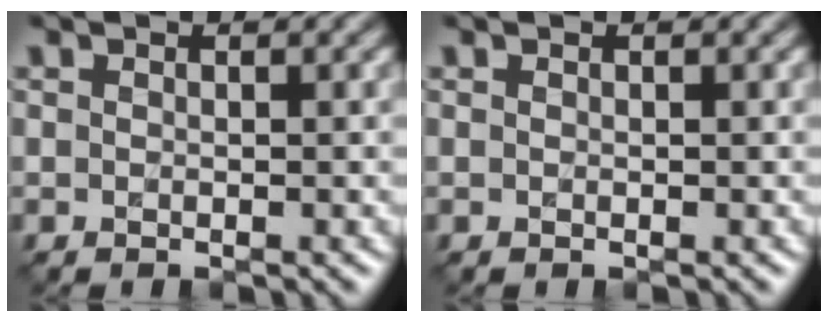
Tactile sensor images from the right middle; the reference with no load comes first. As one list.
[{"total": 0.0}]